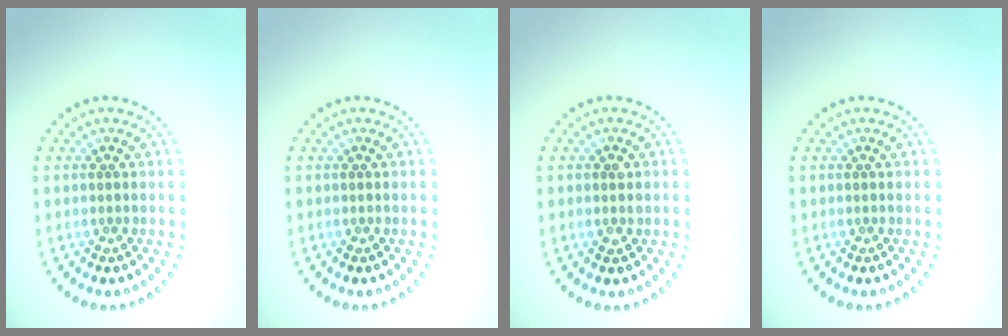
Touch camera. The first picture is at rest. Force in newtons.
{"total": 0.0}
{"total": 1.1, "press": 1.1, "slide": 0.4}
{"total": 0.0}